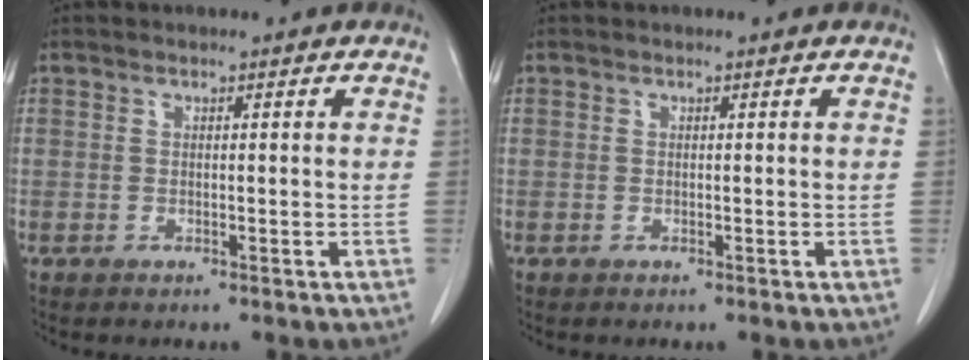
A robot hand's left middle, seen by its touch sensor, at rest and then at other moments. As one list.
[{"total": 0.0}]